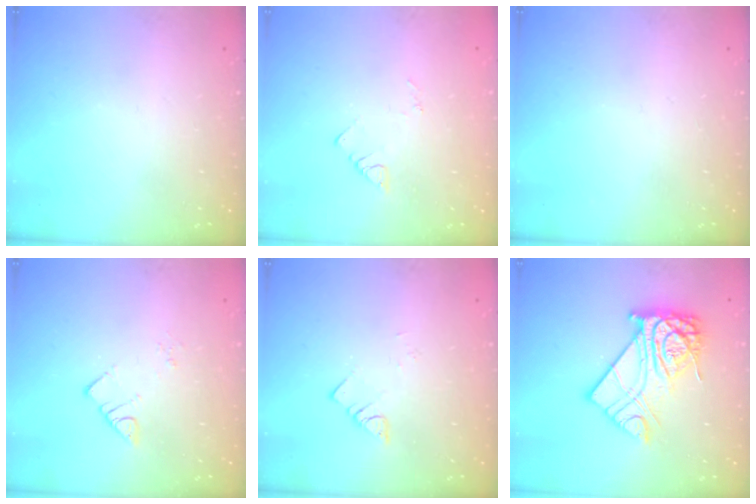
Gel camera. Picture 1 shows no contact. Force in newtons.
{"total": 3.7, "press": 3.7, "slide": 0.2}
{"total": 0.0}
{"total": 2.6, "press": 2.6, "slide": 0.1}
{"total": 1.9, "press": 1.9, "slide": 0.1}
{"total": 15.8, "press": 15.7, "slide": 1.3}